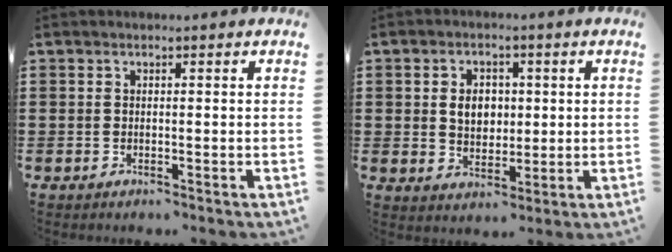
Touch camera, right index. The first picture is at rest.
{"total": 4.5, "force": [0.4, 3.5, 2.9], "torque": [-0.058, 0.010, 0.002]}